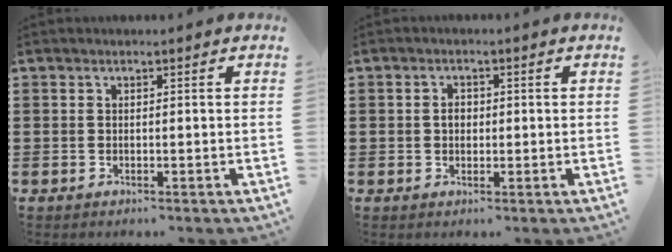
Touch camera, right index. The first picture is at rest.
{"total": 1.9, "force": [0.1, 1.4, 1.3], "torque": [-0.027, 0.007, 0.000]}